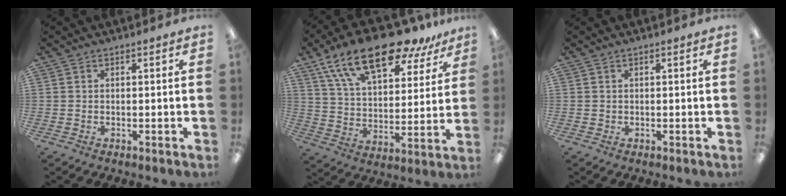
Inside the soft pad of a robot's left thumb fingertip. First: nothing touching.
{"total": 21.4, "force": [15.2, 8.4, 12.5], "torque": [-0.224, -0.079, 0.265]}
{"total": 0.0}